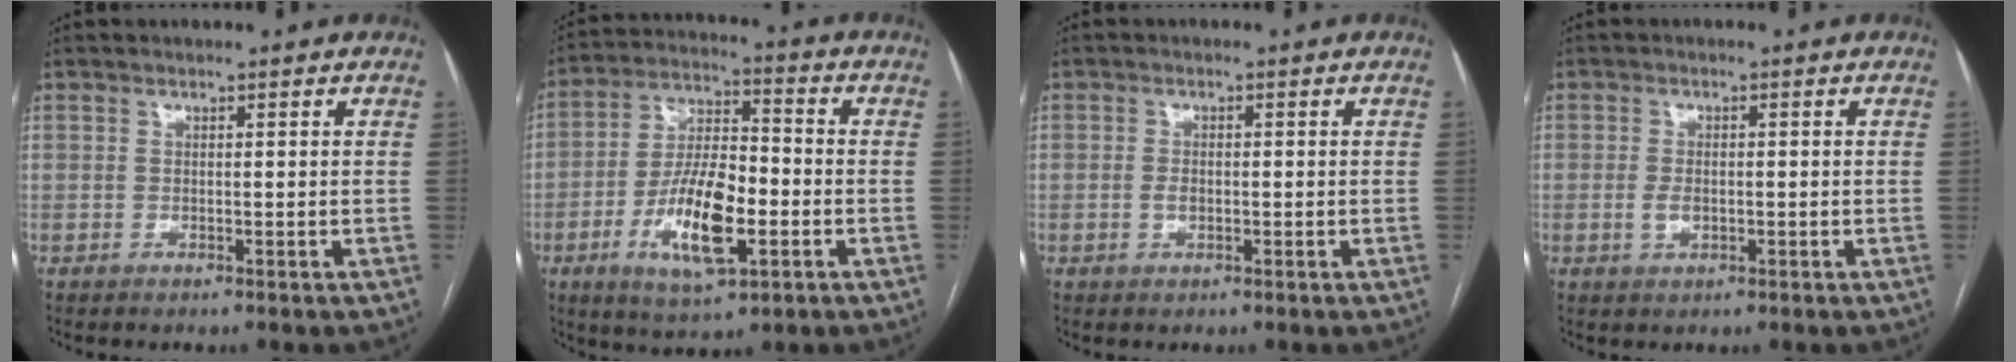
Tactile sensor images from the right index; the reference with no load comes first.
{"total": 13.7, "force": [-4.5, 4.4, 12.2], "torque": [-0.236, -0.001, -0.077]}
{"total": 1.5, "force": [-0.3, 0.9, 1.2], "torque": [-0.021, 0.002, -0.004]}
{"total": 2.1, "force": [-0.4, 1.2, 1.7], "torque": [-0.032, 0.002, -0.005]}